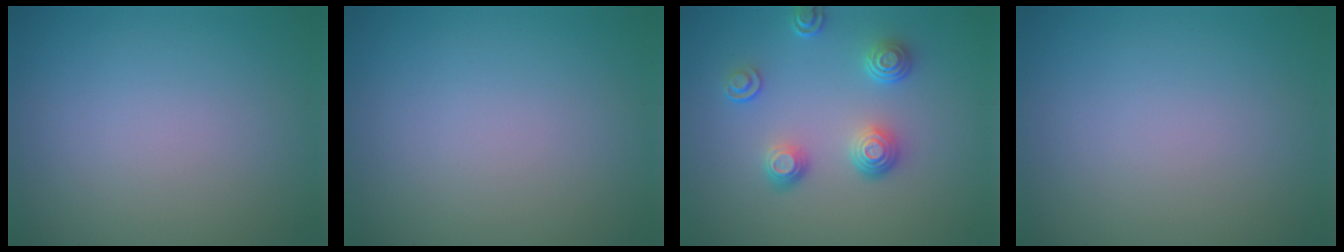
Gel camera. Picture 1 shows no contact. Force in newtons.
{"total": 0.0}
{"total": 3.6, "press": 2.9, "slide": 2.2}
{"total": 0.0}